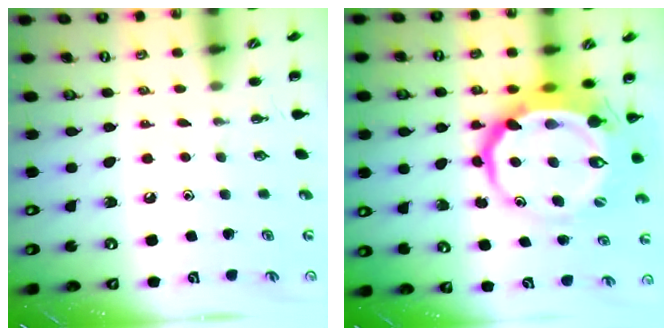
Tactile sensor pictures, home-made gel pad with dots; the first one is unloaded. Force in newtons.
{"total": 12.2, "press": 11.8, "slide": 3.2}